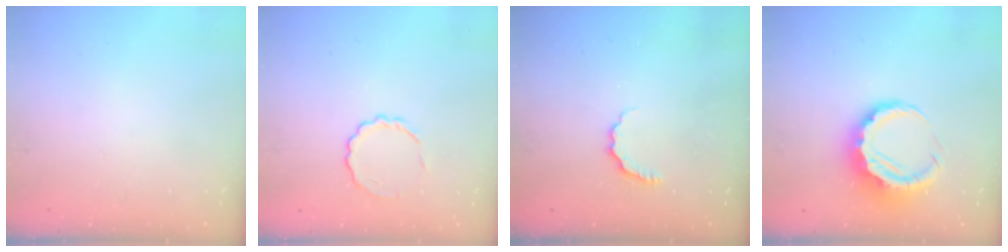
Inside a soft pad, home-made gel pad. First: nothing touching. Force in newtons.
{"total": 6.2, "press": 6.0, "slide": 1.5}
{"total": 3.3, "press": 3.2, "slide": 0.7}
{"total": 10.3, "press": 10.1, "slide": 1.9}